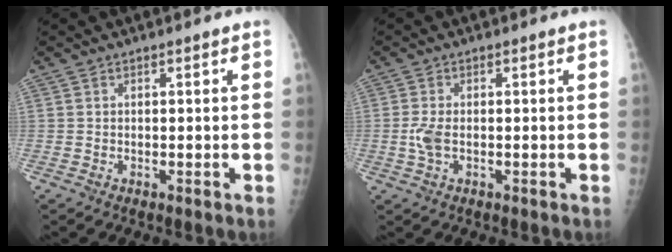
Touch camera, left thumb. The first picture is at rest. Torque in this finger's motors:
{"motor_torque": [0.45, 0.41, 0.28, 0.33, 0.15]}